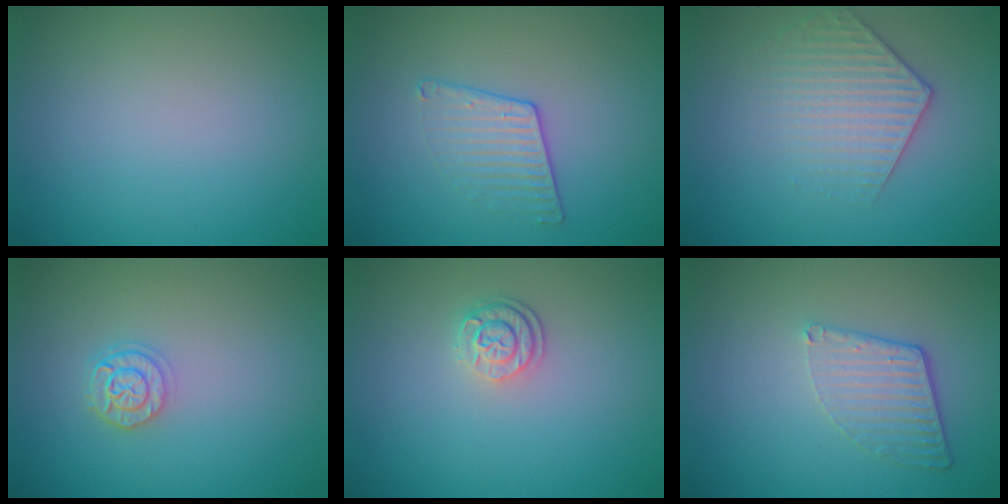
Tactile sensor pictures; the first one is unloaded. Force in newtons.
{"total": 2.0, "press": 1.5, "slide": 1.3}
{"total": 3.1, "press": 3.0, "slide": 0.9}
{"total": 2.4, "press": 2.0, "slide": 1.3}
{"total": 2.1, "press": 1.8, "slide": 1.2}
{"total": 3.2, "press": 2.7, "slide": 1.6}